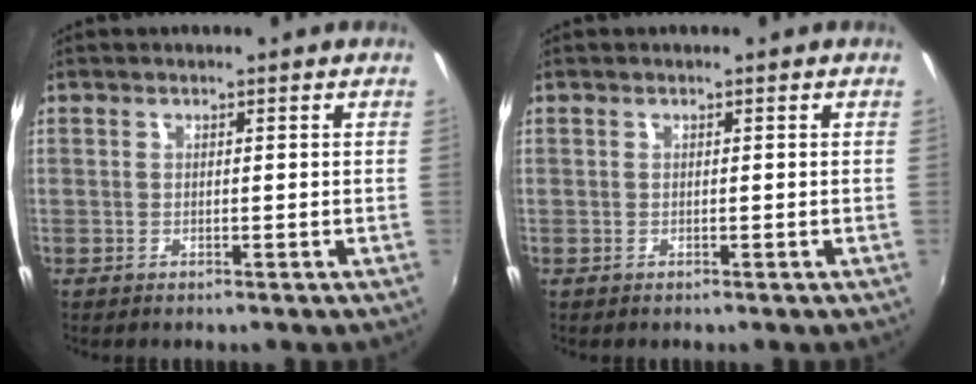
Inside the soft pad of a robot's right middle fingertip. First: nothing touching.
{"total": 0.0}